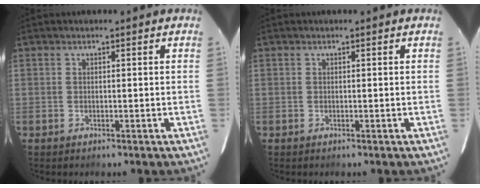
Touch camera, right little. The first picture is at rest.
{"total": 0.0}